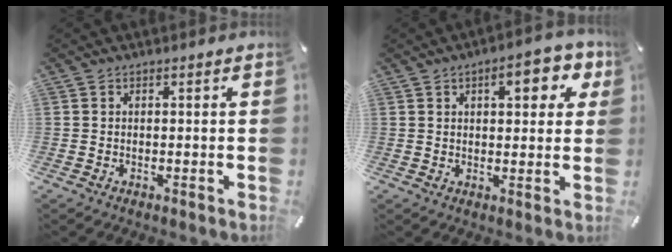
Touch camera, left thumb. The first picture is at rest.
{"total": 9.4, "force": [3.8, 4.3, 7.4], "torque": [-0.091, -0.008, 0.056]}